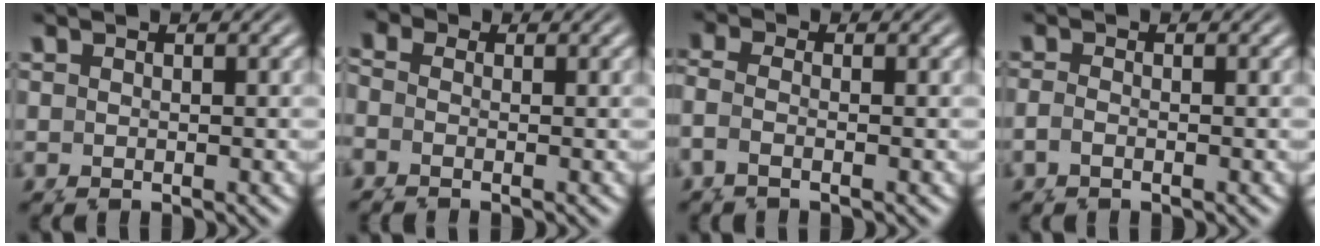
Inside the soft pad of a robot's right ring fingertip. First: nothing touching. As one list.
[{"total": 1.9, "force": [-0.1, 1.5, 1.1], "torque": [-0.027, -0.004, -0.008]}, {"total": 2.5, "force": [-0.6, 1.4, 2.0], "torque": [-0.064, -0.014, -0.003]}, {"total": 0.8, "force": [-0.4, 0.2, 0.7], "torque": [-0.019, -0.005, -0.004]}]